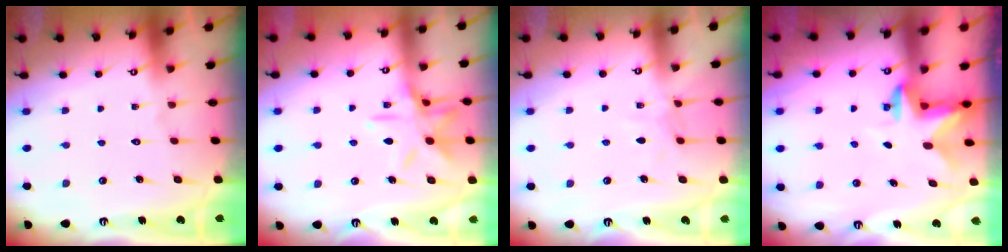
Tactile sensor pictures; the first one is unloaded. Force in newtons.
{"total": 11.8, "press": 11.7, "slide": 0.8}
{"total": 5.4, "press": 5.4, "slide": 0.6}
{"total": 2.8, "press": 2.8, "slide": 0.6}